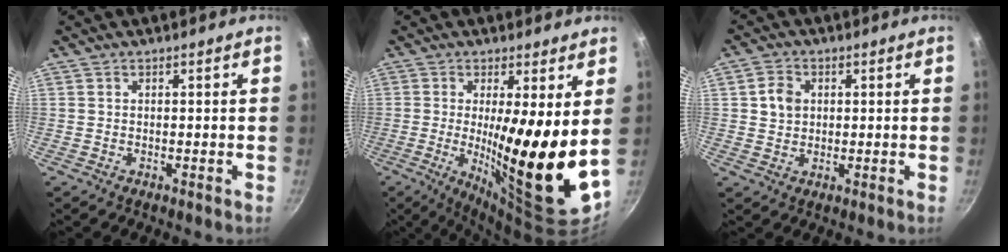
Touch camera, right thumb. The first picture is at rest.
{"total": 16.8, "force": [1.1, 2.8, 16.5], "torque": [-0.255, -0.039, 0.020]}
{"total": 4.5, "force": [0.9, 3.7, 2.3], "torque": [-0.023, 0.004, 0.015]}